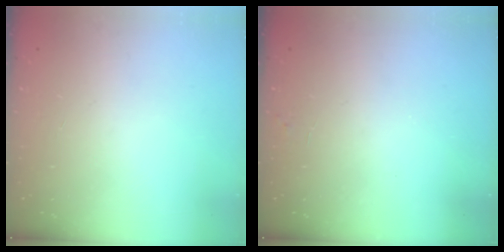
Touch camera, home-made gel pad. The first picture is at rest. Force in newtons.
{"total": 1.7, "press": 1.7, "slide": 0.1}